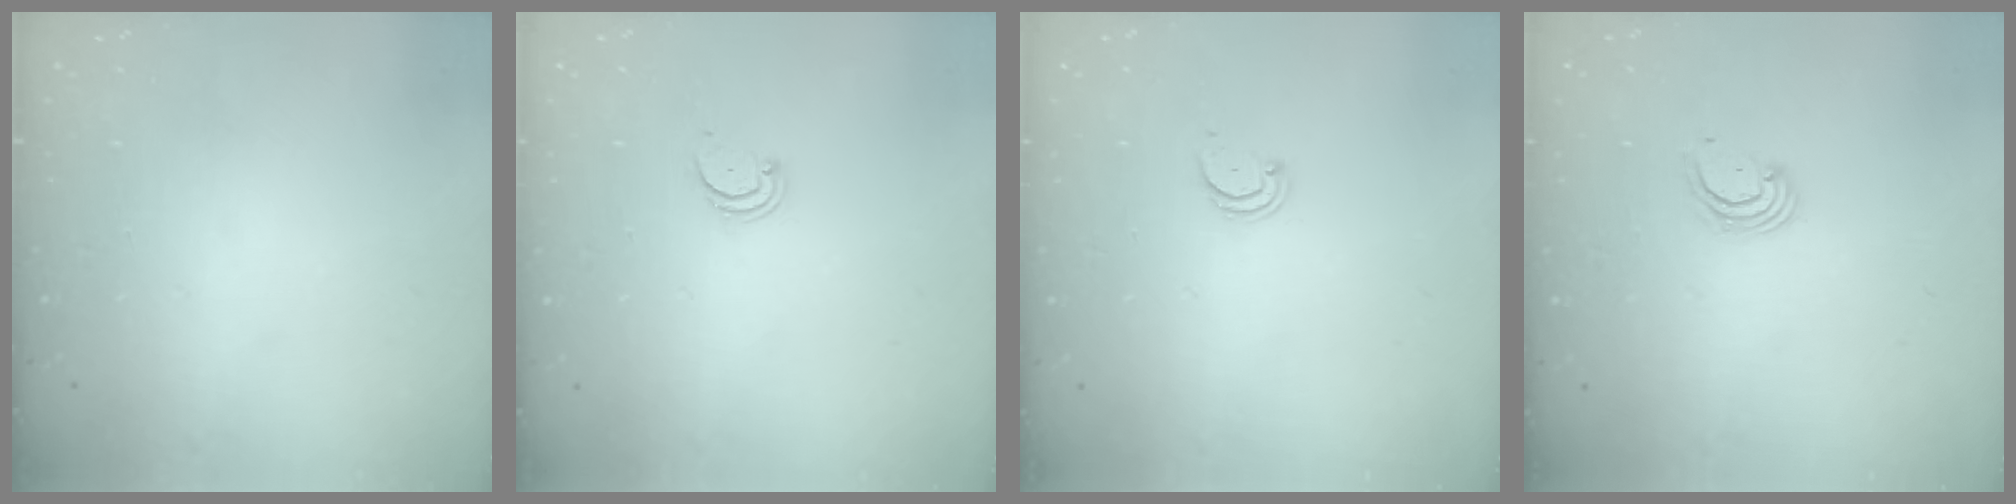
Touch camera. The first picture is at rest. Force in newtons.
{"total": 2.4, "press": 2.3, "slide": 0.5}
{"total": 2.0, "press": 2.0, "slide": 0.2}
{"total": 2.3, "press": 2.3, "slide": 0.1}